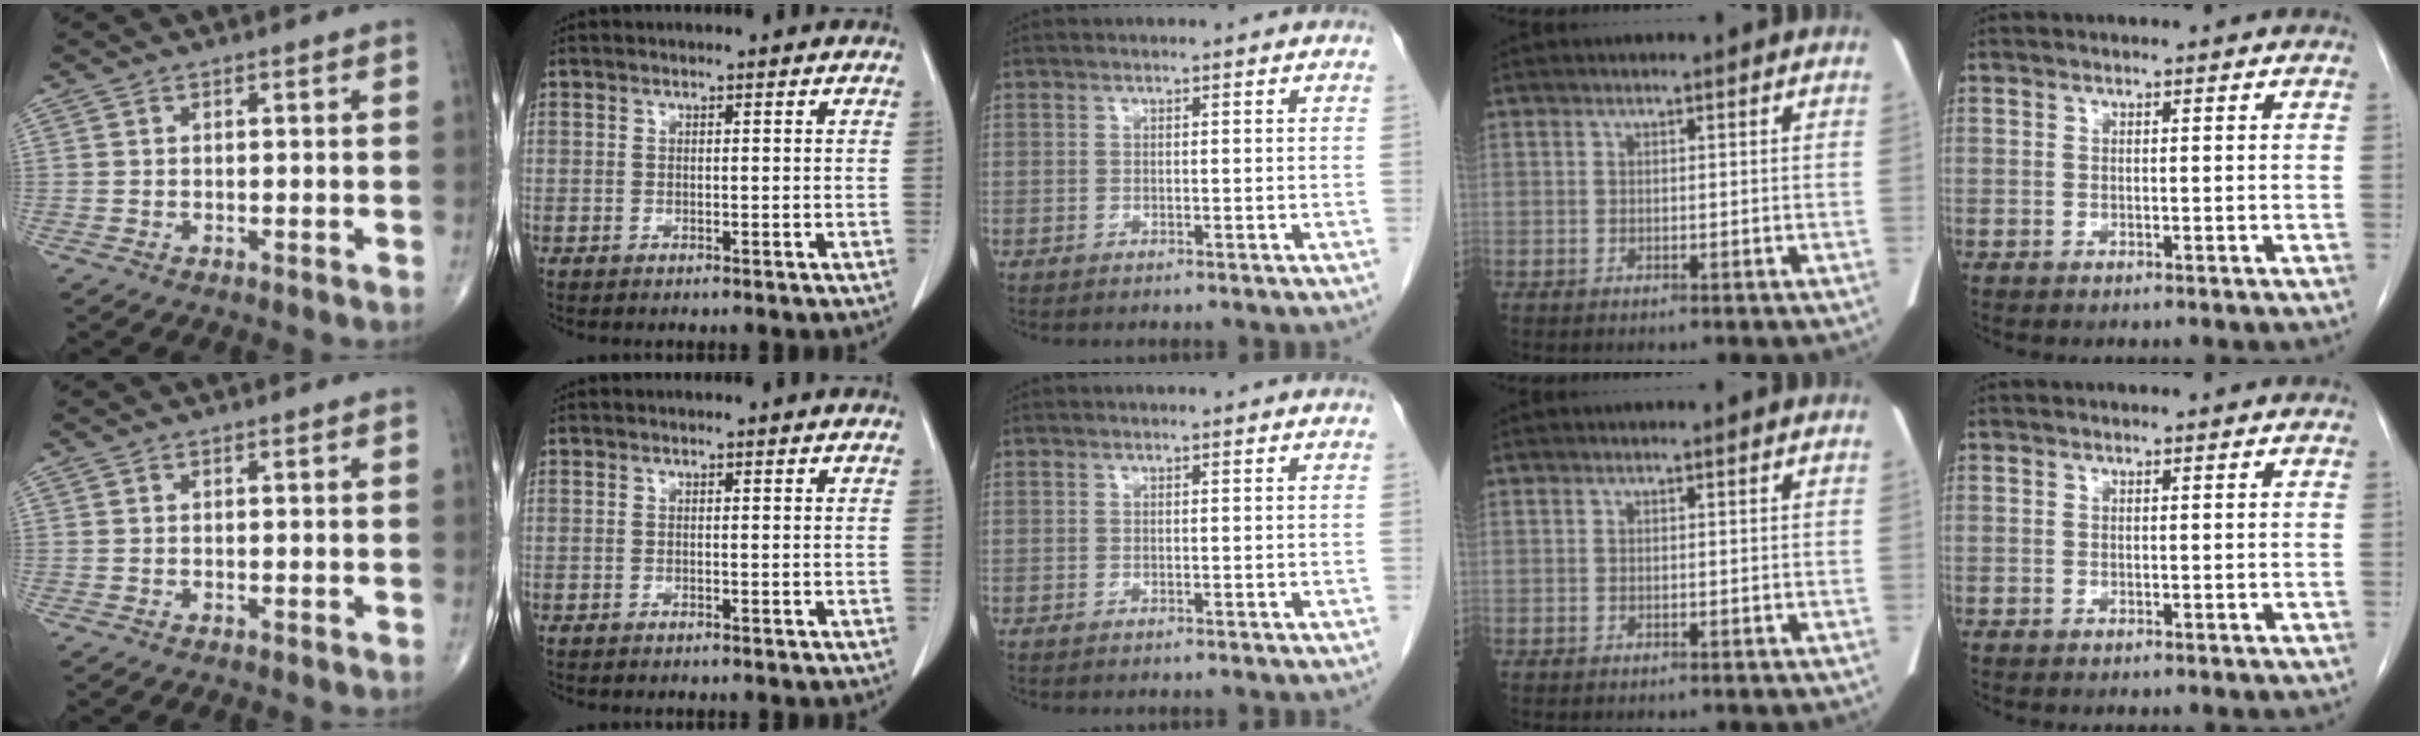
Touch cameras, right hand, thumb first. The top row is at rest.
{}